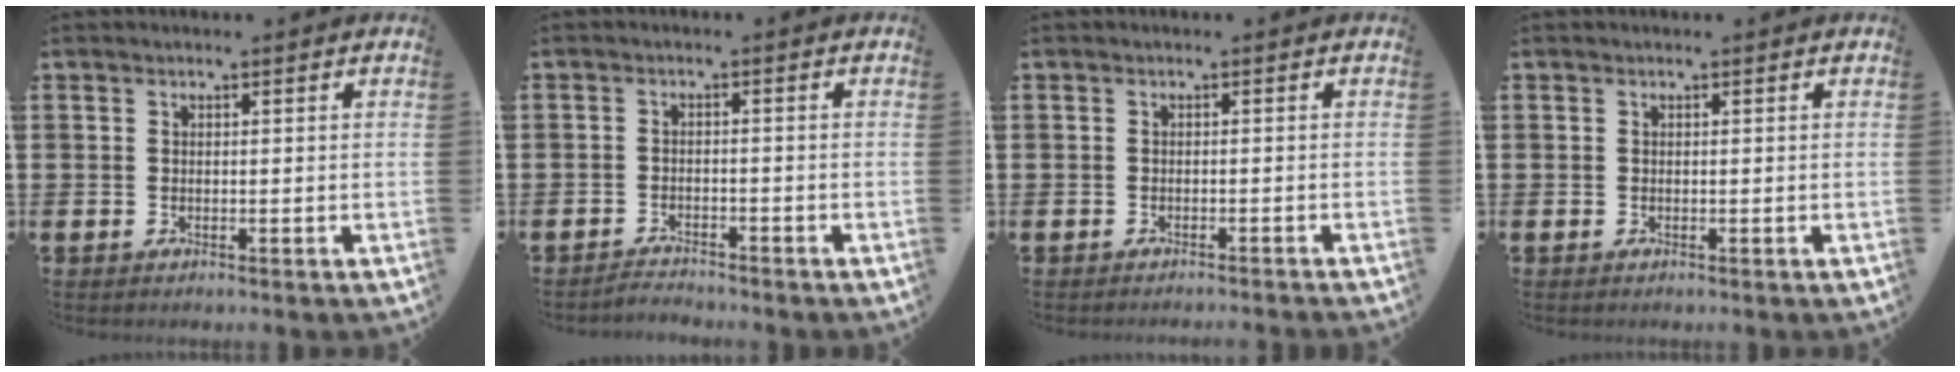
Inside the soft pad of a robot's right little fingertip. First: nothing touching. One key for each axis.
{"total": 1.6, "fx": -1.6, "fy": 0.0, "fz": -0.2, "tx": -0.002, "ty": 0.005, "tz": -0.035}
{"total": 0.7, "fx": -0.6, "fy": -0.2, "fz": 0.0, "tx": 0.001, "ty": 0.001, "tz": -0.014}
{"total": 0.0}